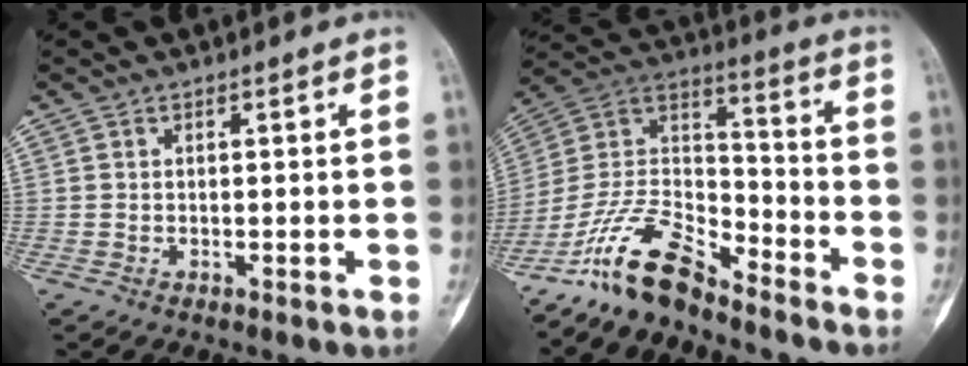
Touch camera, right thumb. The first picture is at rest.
{"total": 14.2, "force": [-11.6, 4.9, 6.7], "torque": [-0.115, 0.092, -0.228]}